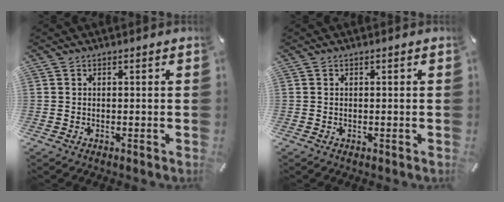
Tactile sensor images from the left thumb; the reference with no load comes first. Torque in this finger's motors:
{"motor_torque": [-0.15, 0.07, -0.01, -0.04, 0.00]}